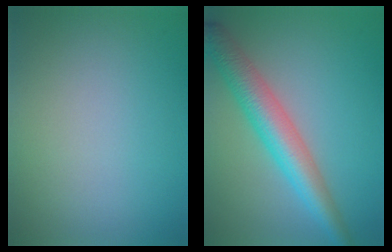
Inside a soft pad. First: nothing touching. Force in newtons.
{"total": 5.8, "press": 5.8, "slide": 0.1}